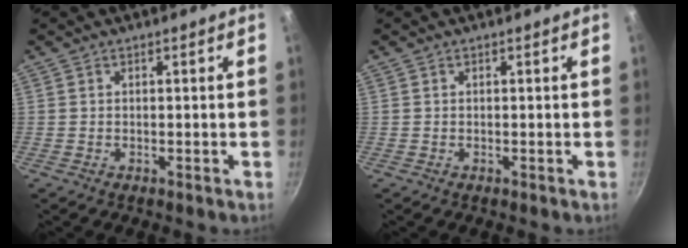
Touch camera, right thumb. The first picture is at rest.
{"total": 0.0}